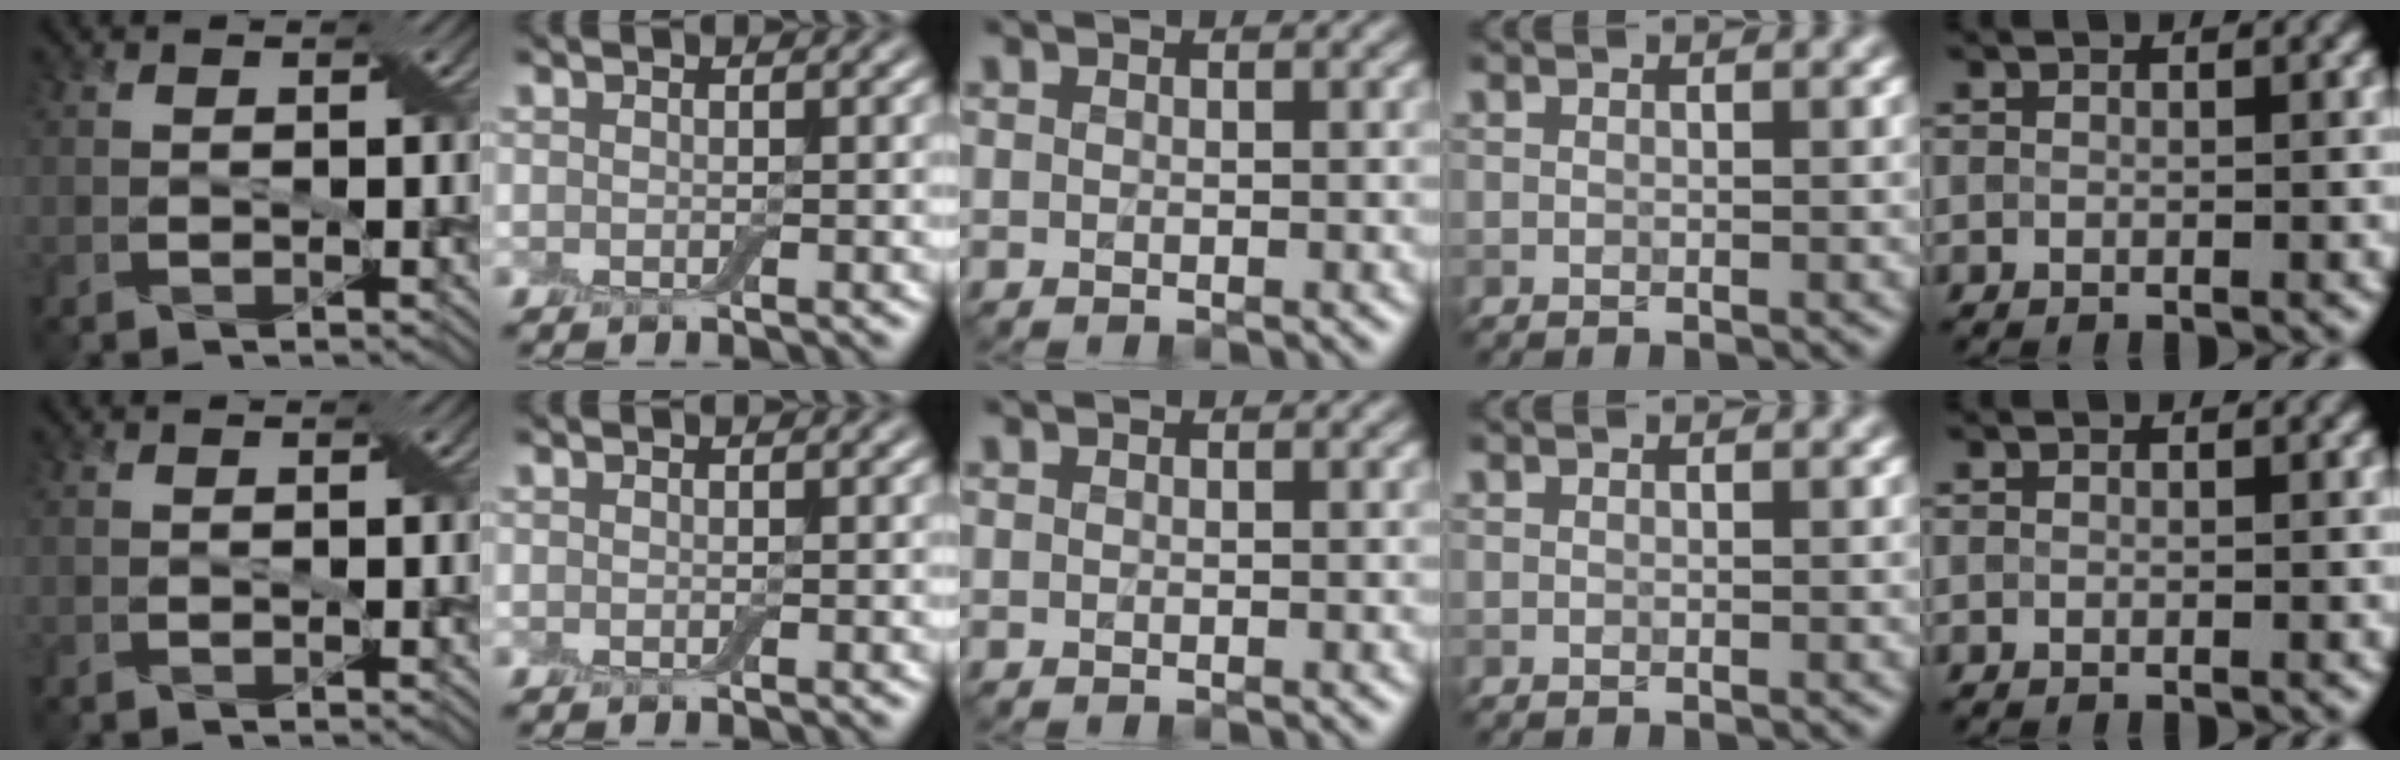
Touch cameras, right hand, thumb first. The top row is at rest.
{}